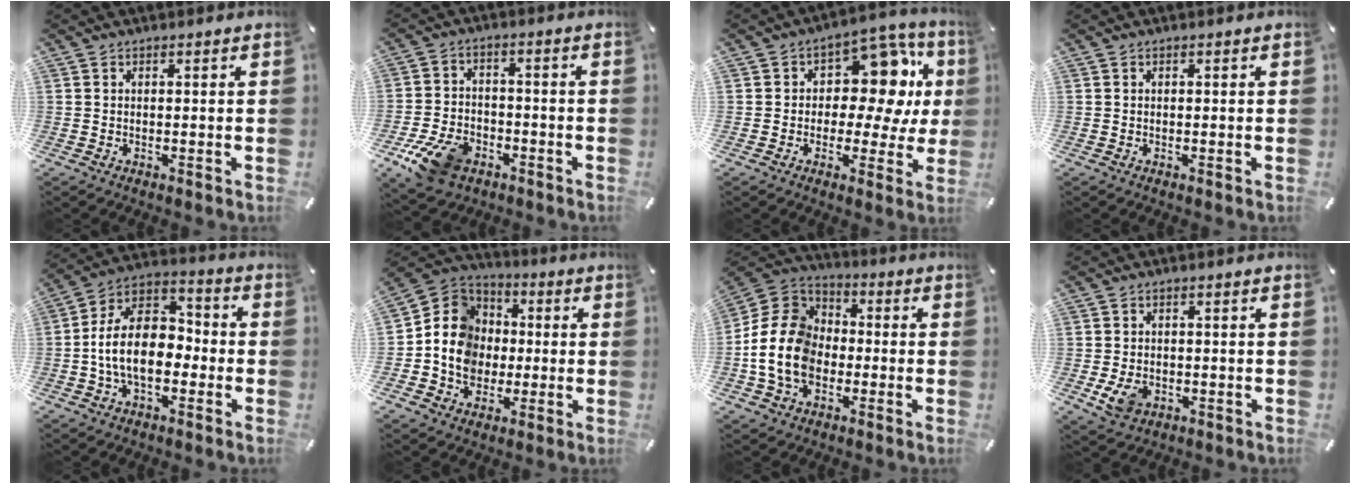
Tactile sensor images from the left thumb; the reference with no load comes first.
{"total": 10.7, "force": [-6.0, 6.9, 5.5], "torque": [-0.111, 0.033, -0.105]}
{"total": 14.8, "force": [3.5, 9.3, 10.9], "torque": [-0.140, -0.025, 0.059]}
{"total": 0.0}
{"total": 14.4, "force": [-3.3, 9.4, 10.3], "torque": [-0.198, 0.020, -0.064]}
{"total": 12.9, "force": [-1.8, 11.8, 4.9], "torque": [-0.124, 0.019, -0.033]}
{"total": 14.7, "force": [-3.5, 11.9, 7.8], "torque": [-0.188, 0.025, -0.067]}
{"total": 5.2, "force": [-1.4, 4.0, 3.0], "torque": [-0.053, -0.003, -0.027]}